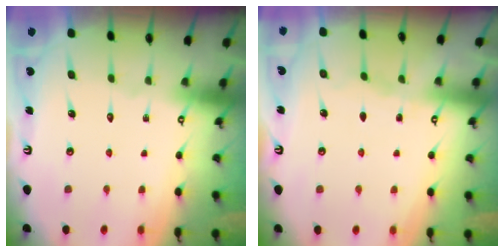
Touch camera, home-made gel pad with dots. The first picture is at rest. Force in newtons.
{"total": 3.4, "press": 3.4, "slide": 0.5}